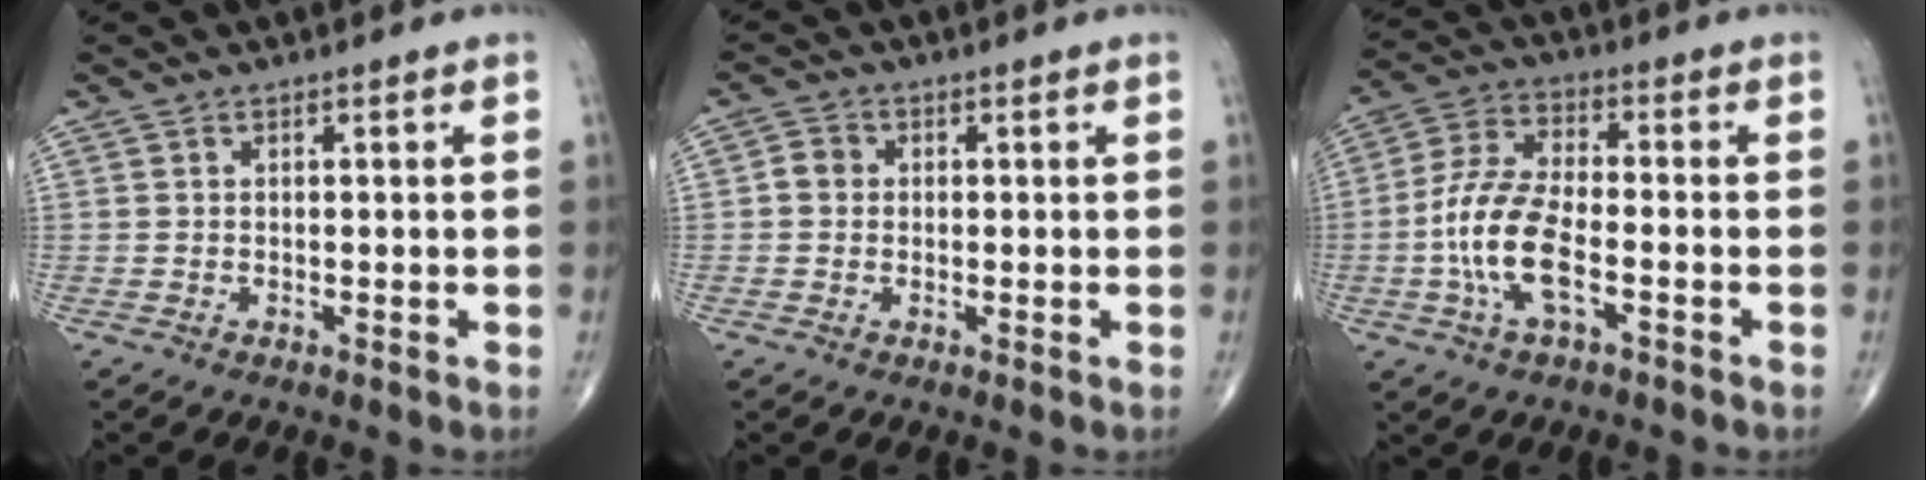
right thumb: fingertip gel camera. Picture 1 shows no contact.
{"total": 2.6, "force": [0.0, 2.3, 1.1], "torque": [-0.010, 0.006, -0.007]}
{"total": 11.6, "force": [-3.3, 4.9, 10.0], "torque": [-0.210, 0.028, -0.068]}